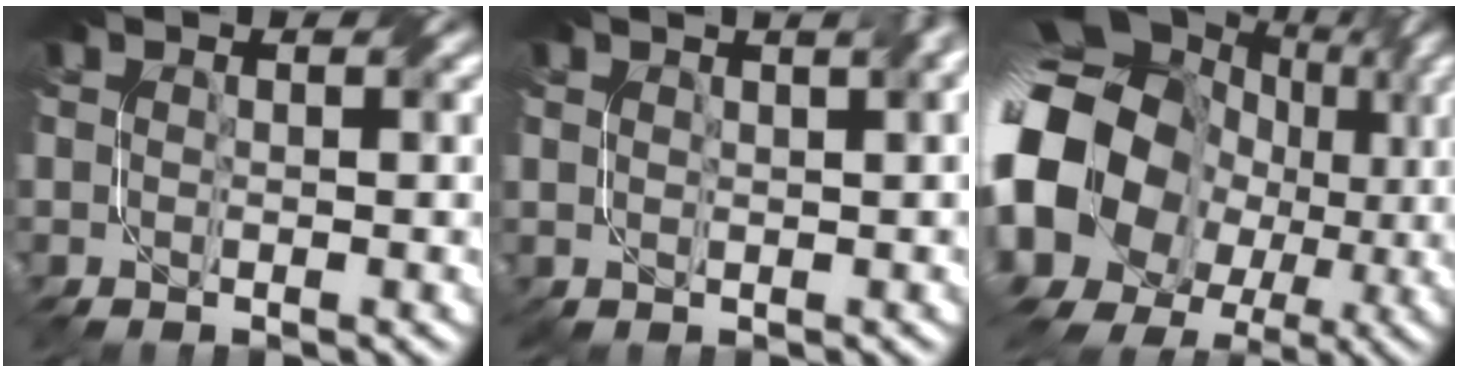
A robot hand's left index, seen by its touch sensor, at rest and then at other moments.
{"total": 3.6, "force": [2.2, 1.4, 2.6], "torque": [-0.018, 0.017, 0.026]}
{"total": 20.1, "force": [-1.1, 17.3, 10.2], "torque": [-0.203, 0.002, -0.050]}